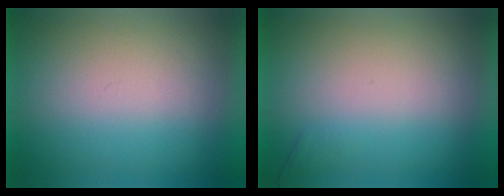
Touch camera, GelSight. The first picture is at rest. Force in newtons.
{"total": 1.1}